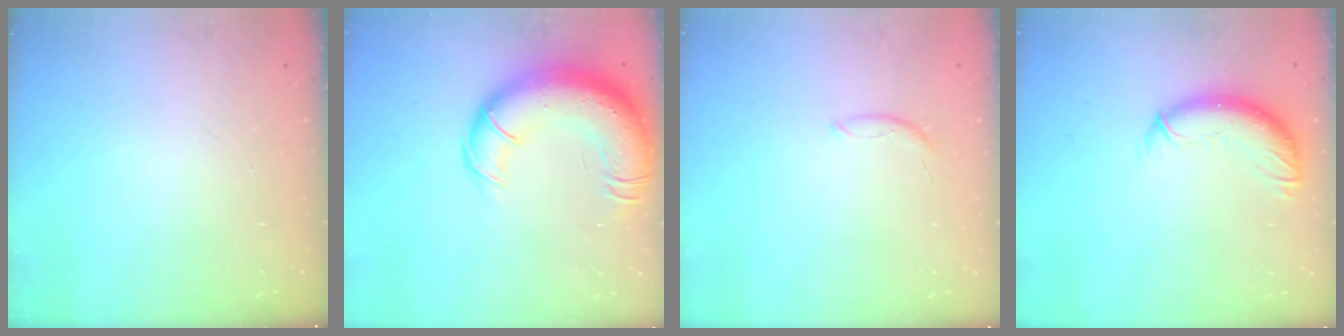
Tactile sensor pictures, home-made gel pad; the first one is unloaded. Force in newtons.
{"total": 22.6, "press": 22.0, "slide": 5.3}
{"total": 5.7, "press": 5.7, "slide": 1.0}
{"total": 10.7, "press": 10.6, "slide": 1.7}